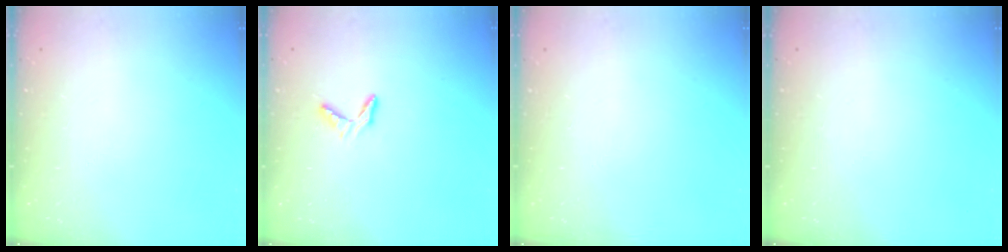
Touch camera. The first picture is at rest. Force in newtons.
{"total": 4.6, "press": 4.5, "slide": 0.3}
{"total": 0.0}
{"total": 0.0}